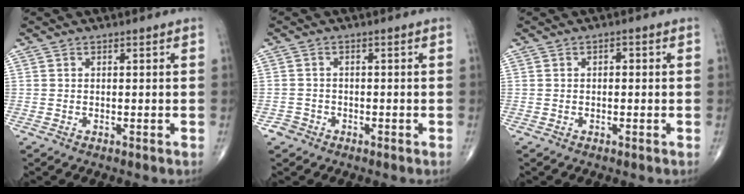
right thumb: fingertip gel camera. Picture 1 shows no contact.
{"total": 1.8, "force": [-1.2, 1.3, -0.2], "torque": [0.010, 0.008, -0.026]}
{"total": 1.4, "force": [0.2, 0.7, 1.1], "torque": [-0.016, 0.006, 0.001]}